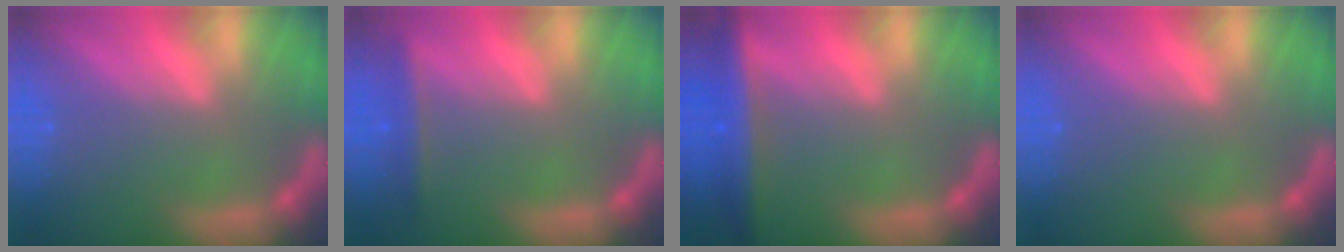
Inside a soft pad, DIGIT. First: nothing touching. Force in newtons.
{"total": 2.4}
{"total": 6.0}
{"total": 0.0}